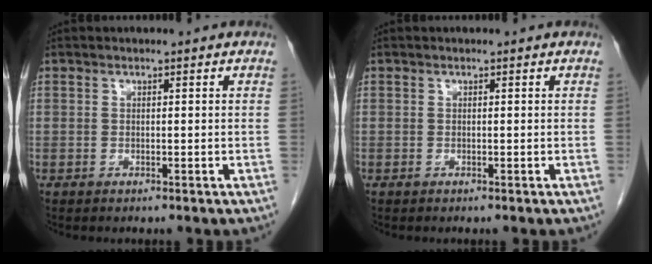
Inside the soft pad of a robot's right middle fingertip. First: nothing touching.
{"total": 0.0}